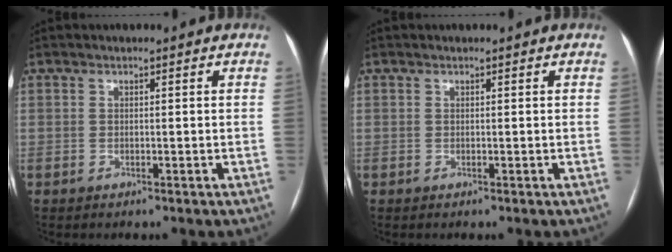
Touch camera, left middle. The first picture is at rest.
{"total": 0.0}